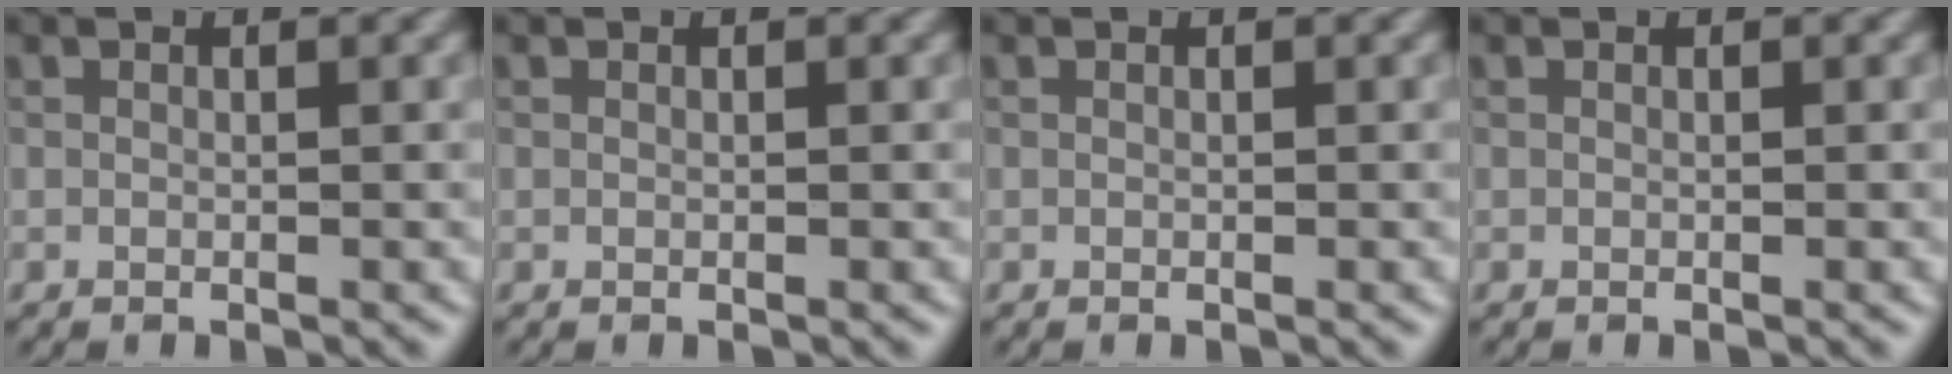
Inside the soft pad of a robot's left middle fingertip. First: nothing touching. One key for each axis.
{"total": 0.0}
{"total": 0.0}
{"total": 0.0}